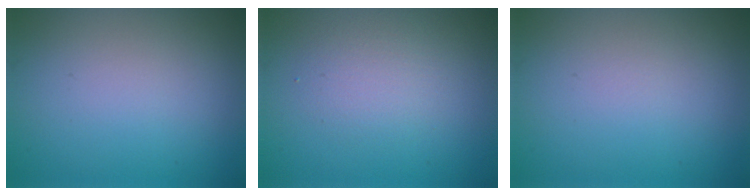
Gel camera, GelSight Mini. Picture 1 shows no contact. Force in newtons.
{"total": 2.2, "press": 2.2, "slide": 0.1}
{"total": 0.0}